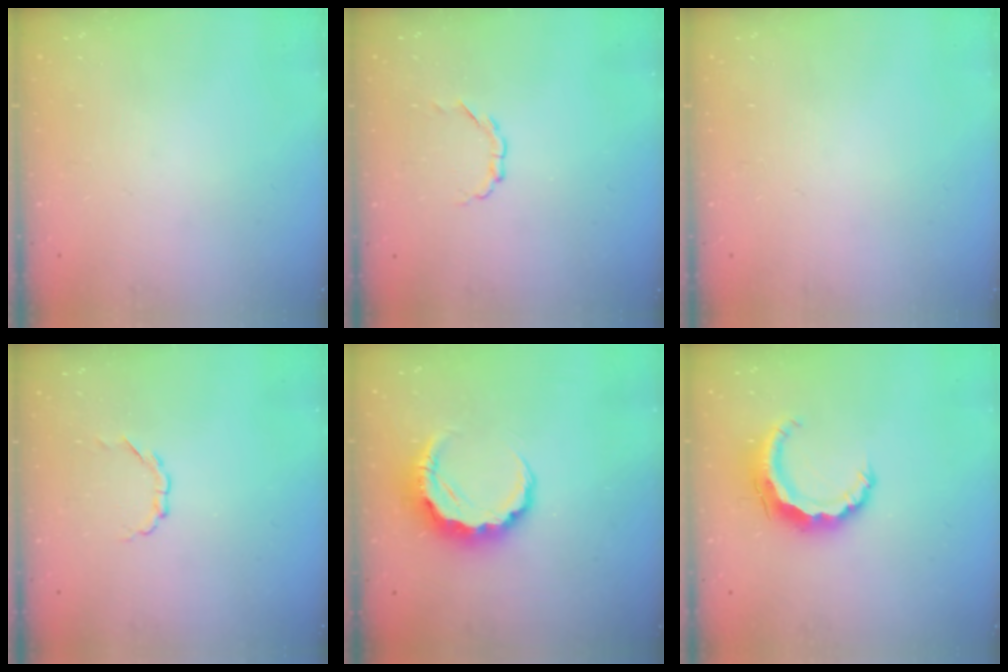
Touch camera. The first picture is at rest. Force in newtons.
{"total": 2.9, "press": 2.7, "slide": 1.1}
{"total": 0.0}
{"total": 2.9, "press": 2.7, "slide": 1.1}
{"total": 8.1, "press": 7.9, "slide": 1.4}
{"total": 8.5, "press": 8.5, "slide": 0.1}